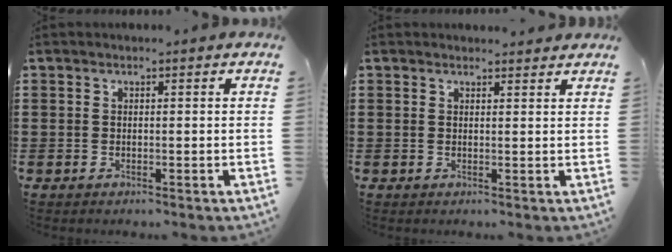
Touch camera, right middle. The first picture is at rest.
{"total": 1.2, "force": [1.1, 0.2, 0.1], "torque": [0.003, -0.001, 0.020]}